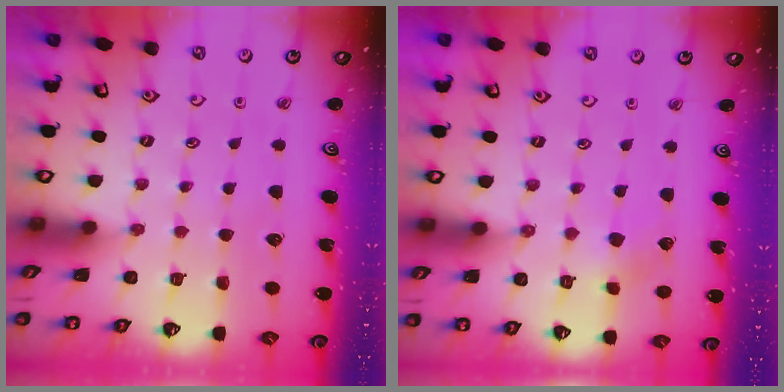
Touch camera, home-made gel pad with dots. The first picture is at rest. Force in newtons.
{"total": 2.5, "press": 2.4, "slide": 0.6}